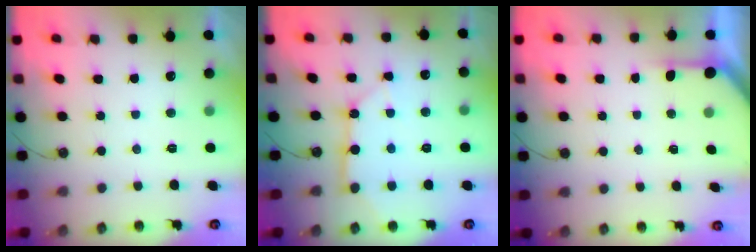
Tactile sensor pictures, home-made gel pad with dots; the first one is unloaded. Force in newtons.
{"total": 11.0, "press": 10.9, "slide": 1.0}
{"total": 2.1, "press": 2.1, "slide": 0.3}